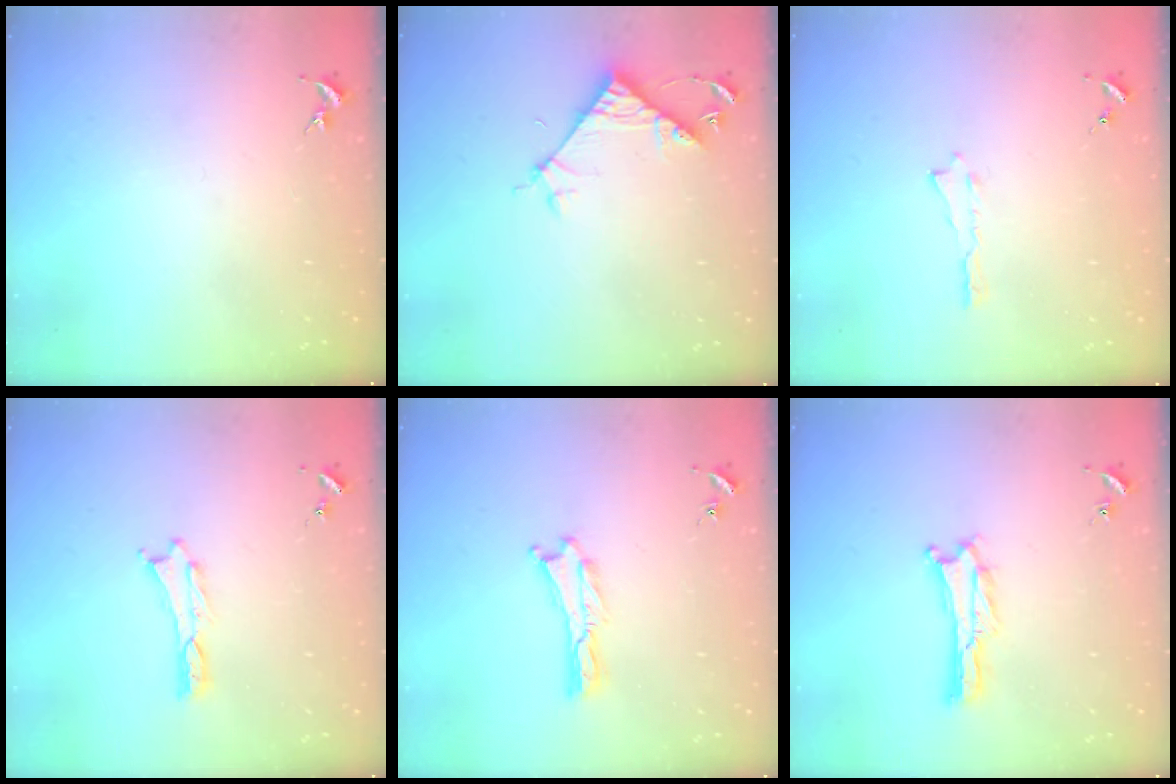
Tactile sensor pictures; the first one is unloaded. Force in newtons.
{"total": 6.0, "press": 6.0, "slide": 0.4}
{"total": 0.0}
{"total": 0.0}
{"total": 0.0}
{"total": 0.0}